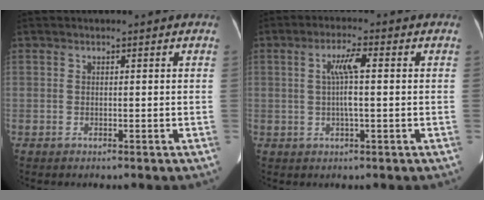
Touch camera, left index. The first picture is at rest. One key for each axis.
{"total": 4.8, "fx": 0.5, "fy": 0.2, "fz": 4.8, "tx": -0.095, "ty": 0.007, "tz": 0.009}